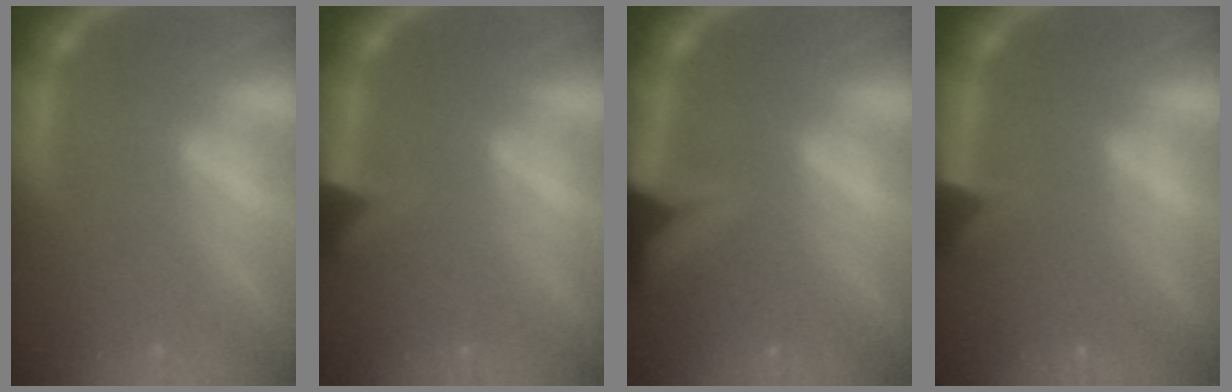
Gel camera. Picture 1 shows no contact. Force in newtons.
{"total": 2.9}
{"total": 7.0}
{"total": 2.4}